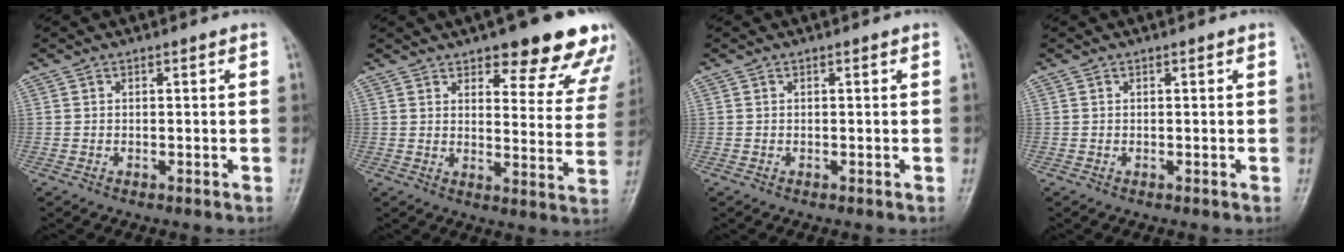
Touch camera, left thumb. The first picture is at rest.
{"total": 18.6, "force": [13.1, 6.2, 11.6], "torque": [-0.090, -0.061, 0.151]}
{"total": 0.0}
{"total": 0.0}